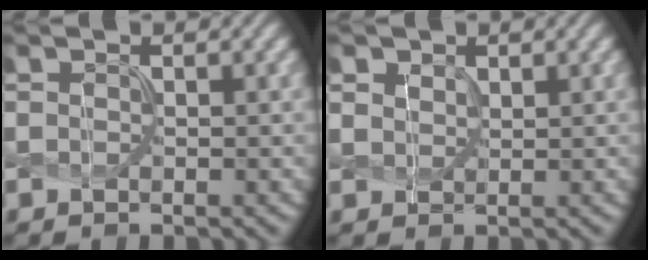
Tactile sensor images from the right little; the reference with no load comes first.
{"total": 1.4, "force": [1.2, 0.8, 0.2], "torque": [-0.014, -0.001, 0.026]}